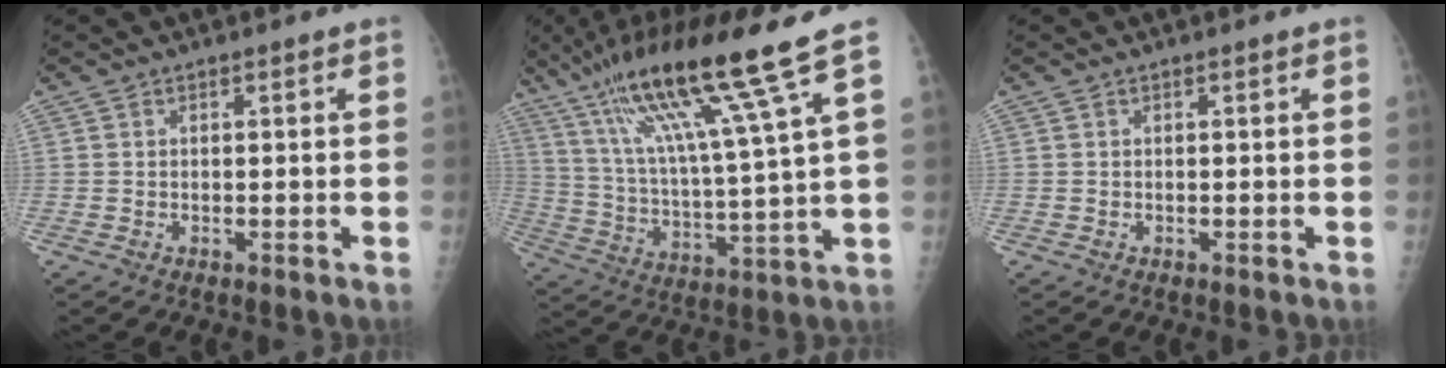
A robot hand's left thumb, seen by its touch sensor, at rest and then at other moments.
{"total": 18.7, "force": [11.3, 0.4, 14.9], "torque": [-0.265, -0.034, 0.197]}
{"total": 0.0}